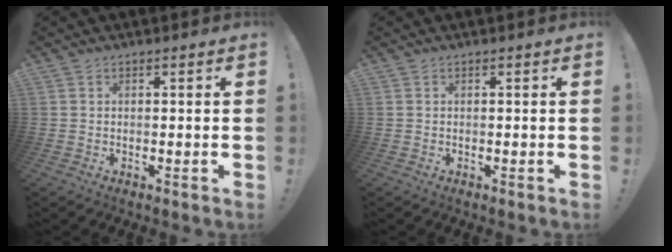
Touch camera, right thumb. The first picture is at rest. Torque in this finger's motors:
{"motor_torque": [-0.01, 0.01, 0.01, -0.01, 0.00]}